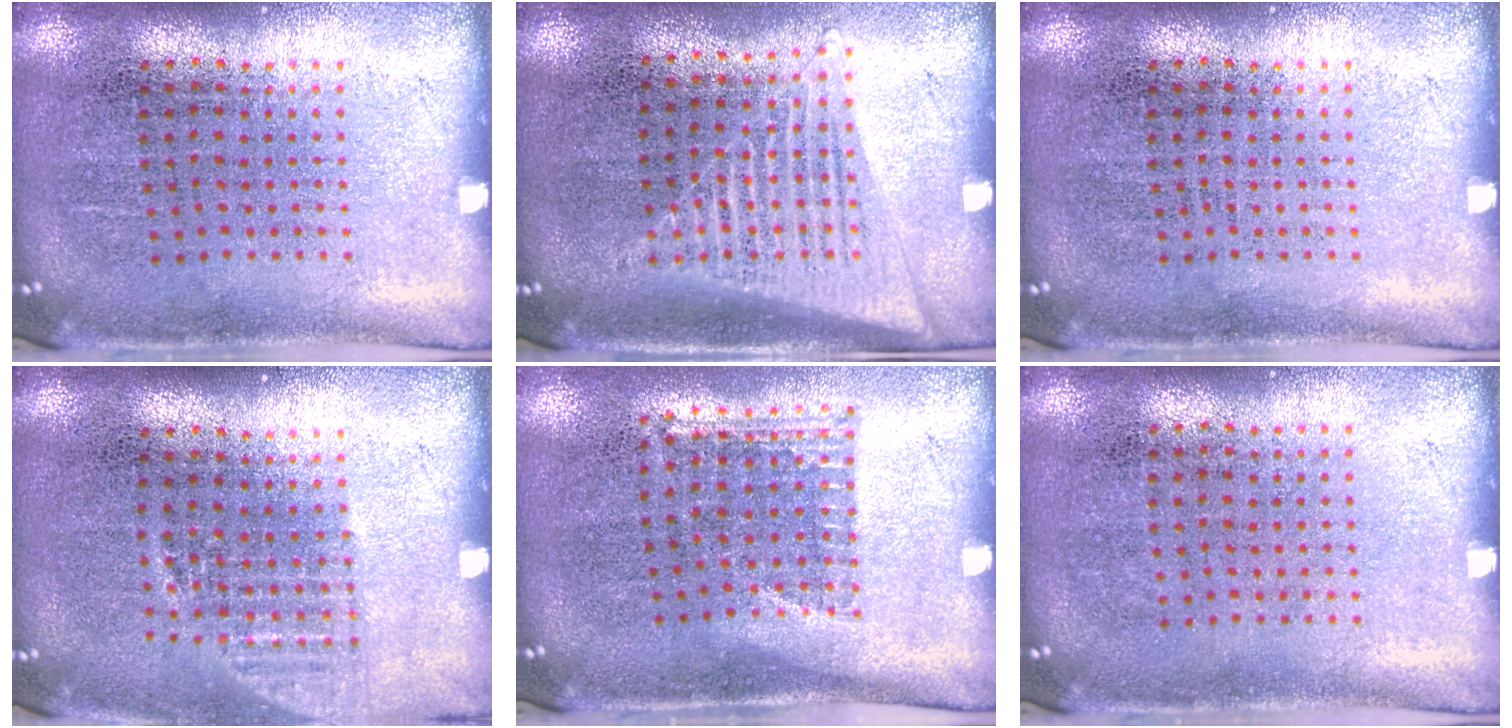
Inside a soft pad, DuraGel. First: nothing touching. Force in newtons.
{"total": 1.5, "press": 1.4, "slide": 0.5}
{"total": 0.0}
{"total": 1.1, "press": 1.0, "slide": 0.4}
{"total": 1.1, "press": 0.9, "slide": 0.6}
{"total": 0.0}